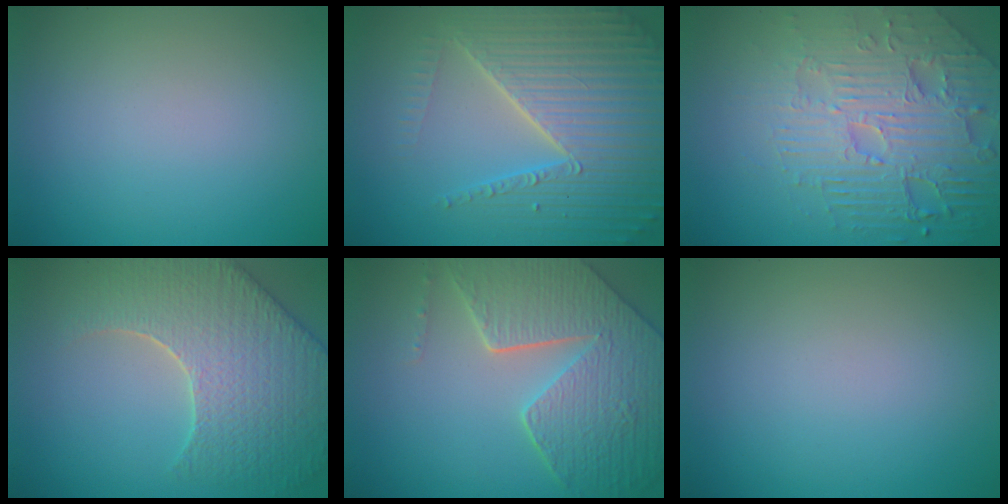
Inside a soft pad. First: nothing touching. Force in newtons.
{"total": 7.0, "press": 6.8, "slide": 1.5}
{"total": 7.8, "press": 5.8, "slide": 5.3}
{"total": 7.7, "press": 6.1, "slide": 4.6}
{"total": 8.4, "press": 6.0, "slide": 5.8}
{"total": 0.0}